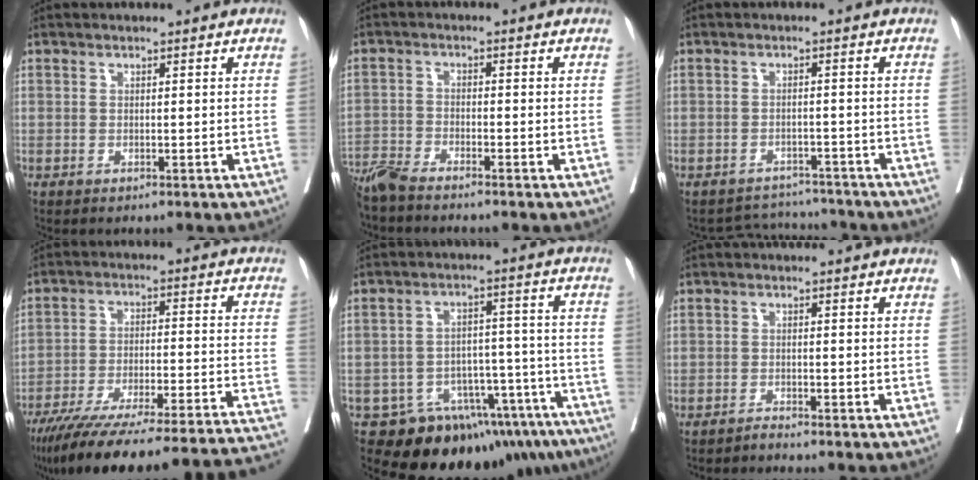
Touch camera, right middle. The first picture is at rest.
{"total": 5.1, "force": [-4.7, -0.1, 1.9], "torque": [-0.031, -0.017, -0.094]}
{"total": 5.0, "force": [-4.8, 1.1, -1.2], "torque": [0.019, 0.015, -0.066]}
{"total": 29.9, "force": [-25.8, 1.0, 15.2], "torque": [-0.160, -0.034, -0.359]}
{"total": 17.6, "force": [-14.9, 6.9, 6.2], "torque": [-0.028, 0.042, -0.192]}
{"total": 1.0, "force": [-1.0, -0.3, 0.0], "torque": [0.003, -0.002, -0.017]}